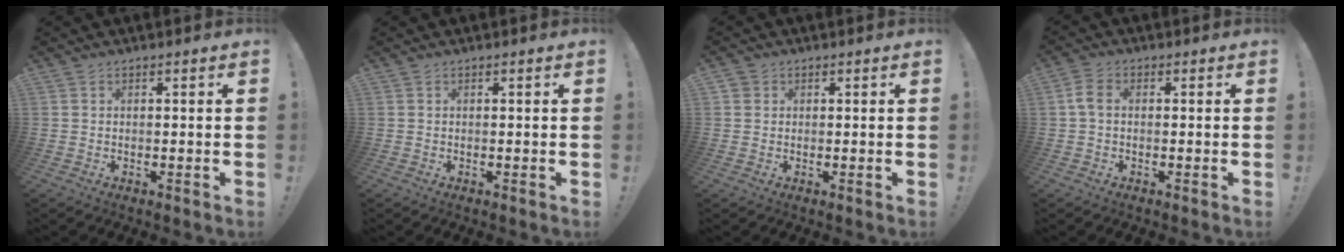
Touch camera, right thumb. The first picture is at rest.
{"total": 0.0}
{"total": 2.0, "force": [0.8, 1.8, 0.4], "torque": [-0.002, -0.002, 0.014]}
{"total": 4.1, "force": [0.3, 2.7, 3.1], "torque": [-0.070, 0.006, 0.006]}